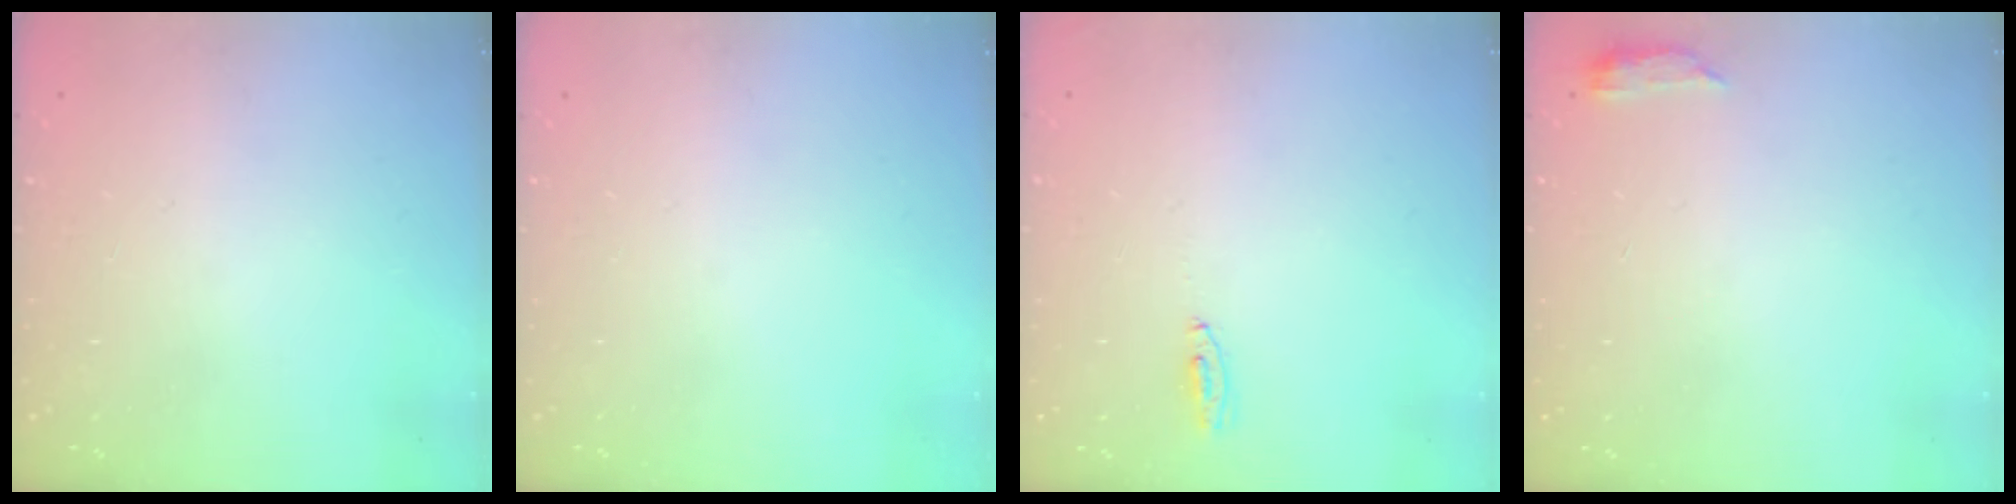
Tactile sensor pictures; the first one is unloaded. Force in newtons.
{"total": 0.0}
{"total": 3.3, "press": 3.0, "slide": 1.5}
{"total": 3.4, "press": 3.3, "slide": 0.5}